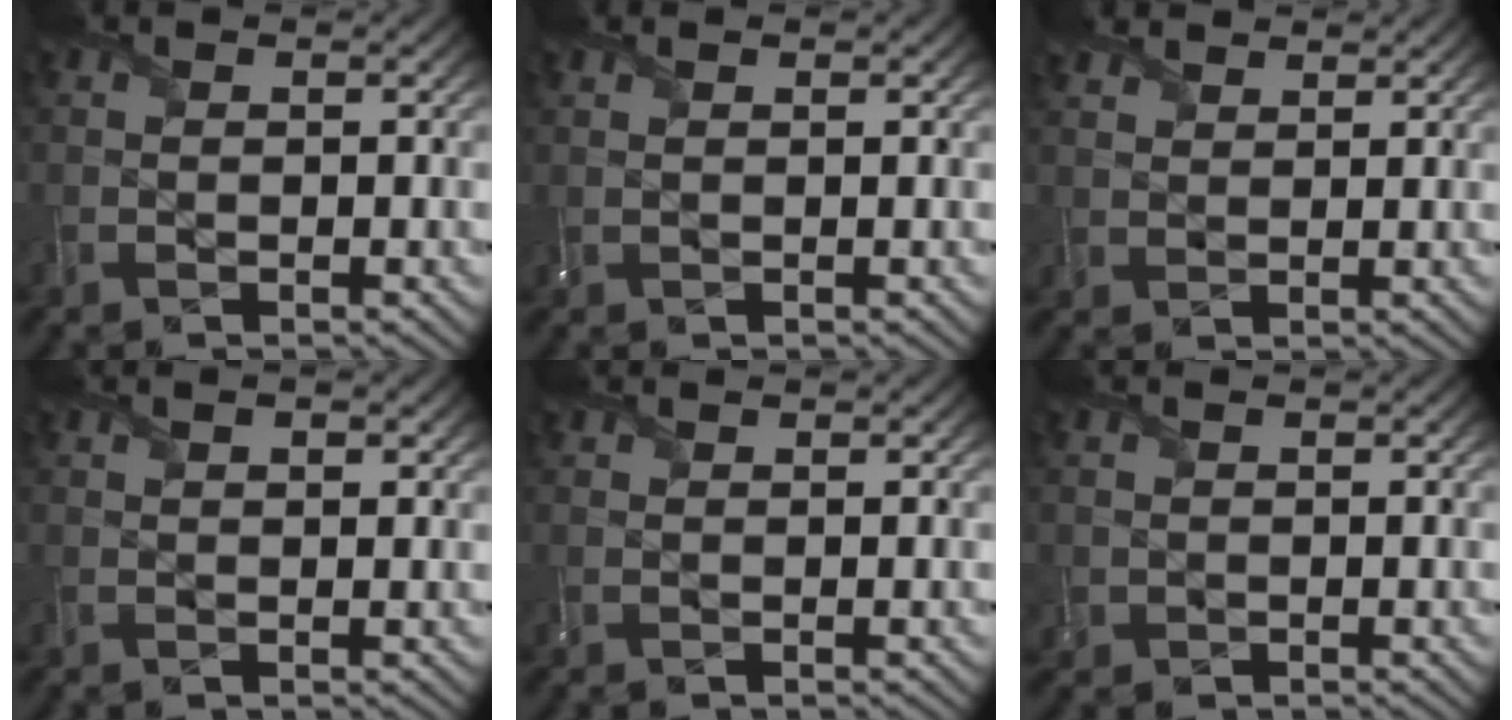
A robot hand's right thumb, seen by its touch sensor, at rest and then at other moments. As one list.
[{"total": 0.9, "force": [0.6, 0.2, 0.6], "torque": [-0.019, 0.004, 0.012]}, {"total": 3.3, "force": [2.6, 1.8, 1.0], "torque": [-0.030, 0.007, 0.053]}, {"total": 2.1, "force": [1.3, 0.8, 1.5], "torque": [-0.022, -0.003, 0.023]}, {"total": 0.9, "force": [0.9, 0.1, 0.2], "torque": [-0.014, 0.002, 0.018]}, {"total": 1.5, "force": [0.6, 1.4, 0.3], "torque": [-0.012, 0.000, 0.012]}]